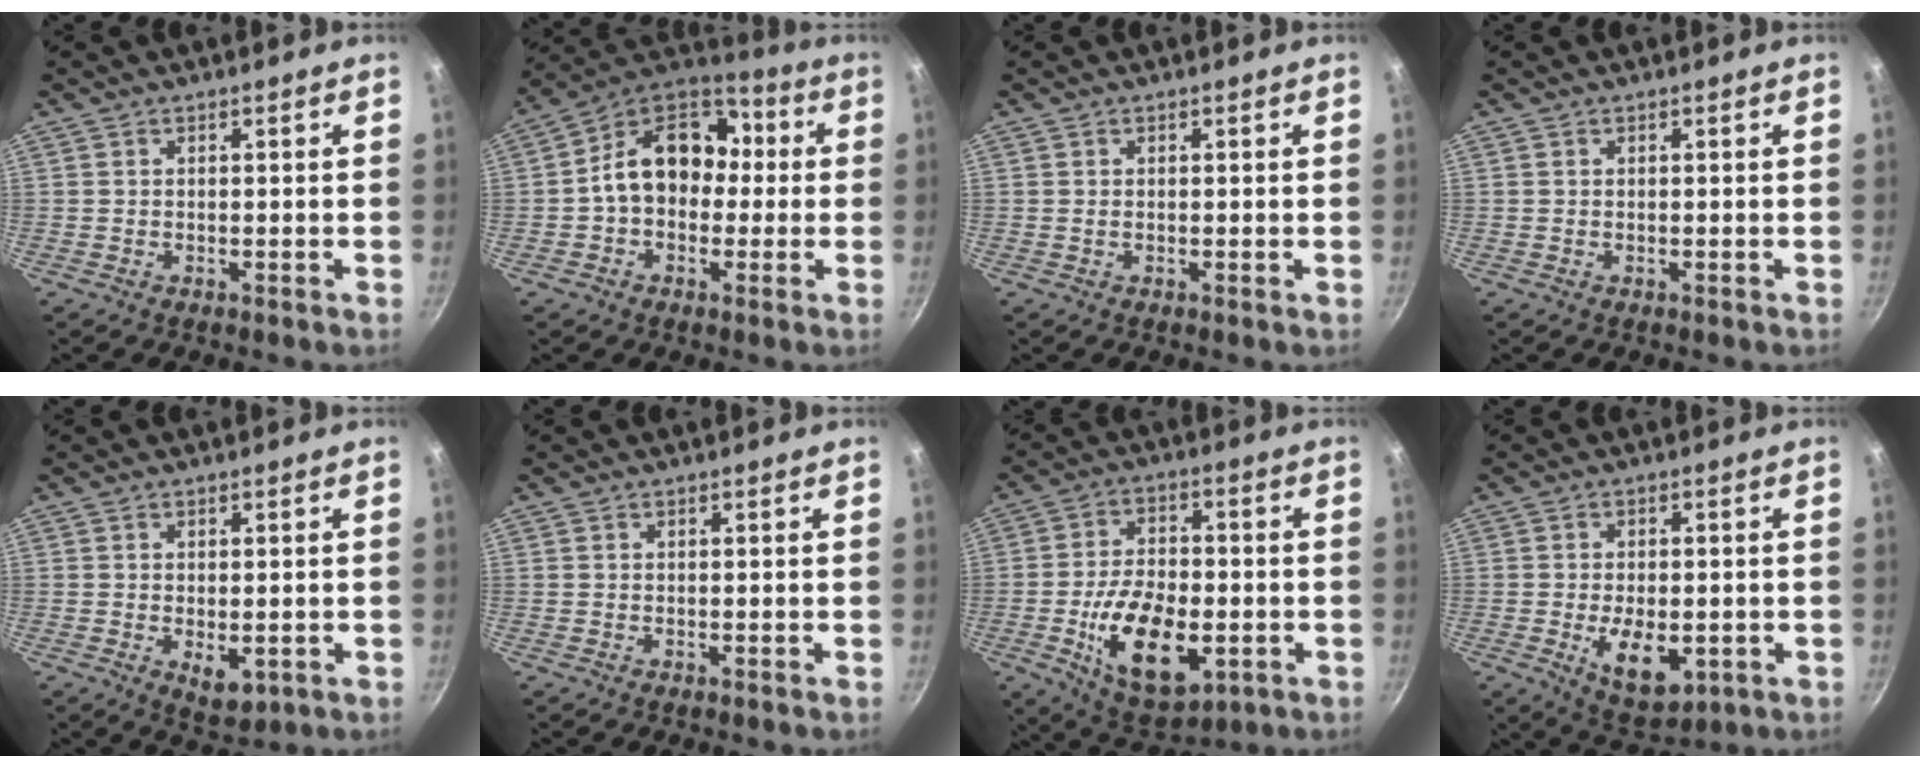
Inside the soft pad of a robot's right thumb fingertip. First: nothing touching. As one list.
[{"total": 15.7, "force": [0.5, 11.6, 10.6], "torque": [-0.120, 0.044, -0.015]}, {"total": 0.0}, {"total": 0.0}, {"total": 4.9, "force": [-1.0, 2.8, 3.9], "torque": [-0.051, -0.009, -0.004]}, {"total": 0.0}, {"total": 17.0, "force": [-4.3, 9.3, 13.6], "torque": [-0.212, 0.012, -0.060]}, {"total": 9.9, "force": [-2.3, 5.5, 7.9], "torque": [-0.104, -0.005, -0.021]}]